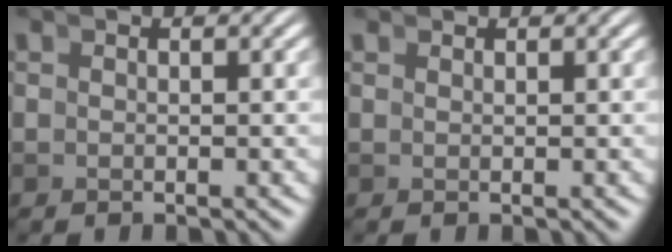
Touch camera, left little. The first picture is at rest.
{"total": 0.7, "force": [0.5, -0.5, -0.2], "torque": [0.010, -0.003, 0.016]}